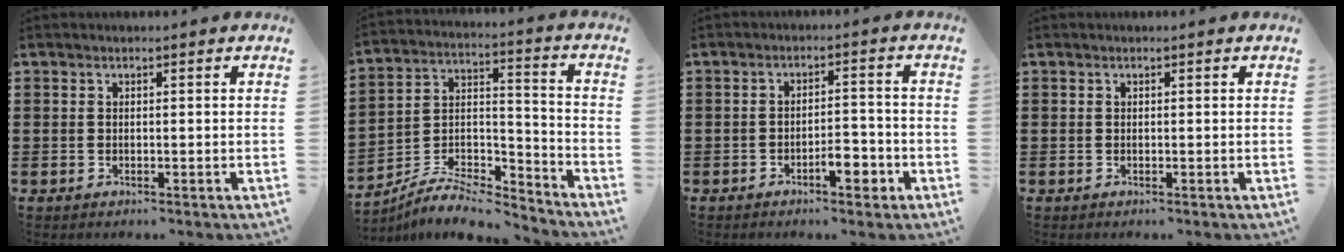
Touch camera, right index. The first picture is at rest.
{"total": 7.9, "force": [-7.2, 2.2, 2.3], "torque": [-0.045, 0.011, -0.141]}
{"total": 4.5, "force": [-2.6, 1.7, 3.2], "torque": [-0.051, 0.011, -0.048]}
{"total": 0.0}